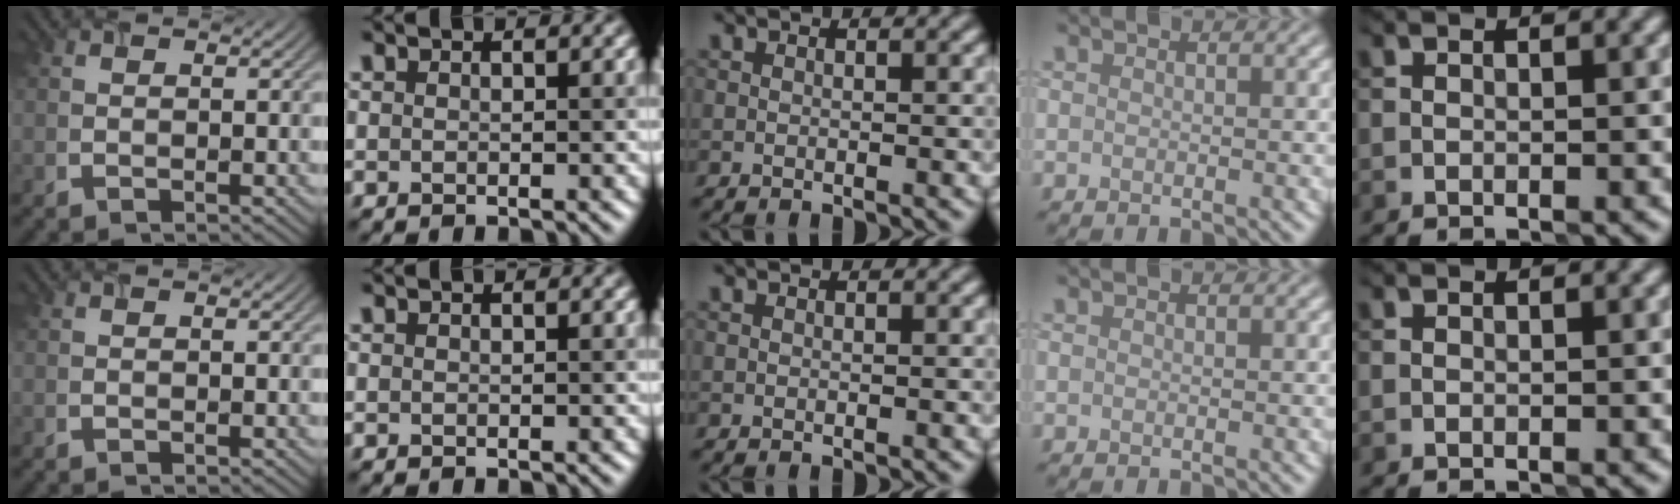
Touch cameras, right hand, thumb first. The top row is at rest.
{}